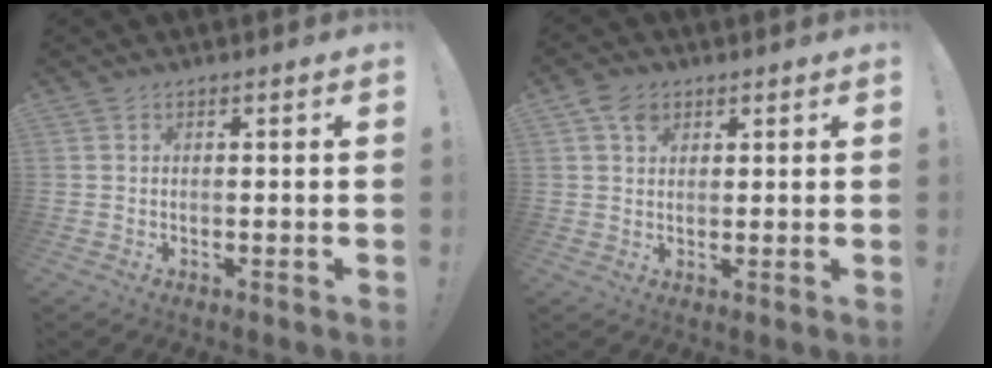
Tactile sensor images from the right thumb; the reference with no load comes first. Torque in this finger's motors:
{"motor_torque": [0.07, 0.09, 0.21, 0.36, 0.01]}